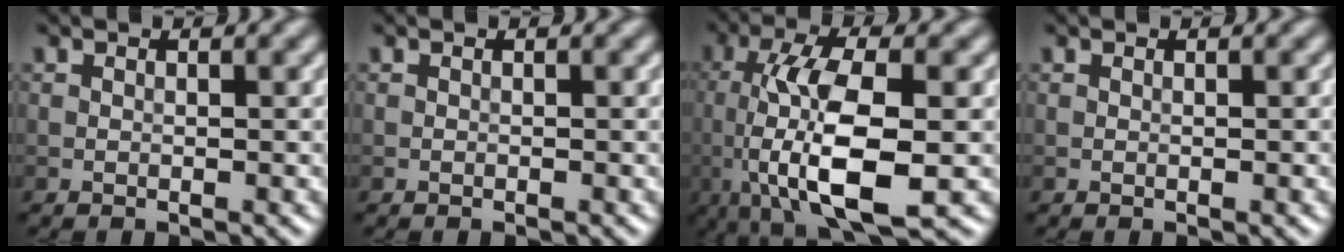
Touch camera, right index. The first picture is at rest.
{"total": 0.0}
{"total": 10.5, "force": [-1.0, 3.6, 9.8], "torque": [-0.184, -0.011, -0.015]}
{"total": 0.5, "force": [0.1, 0.1, 0.5], "torque": [-0.006, 0.002, 0.001]}